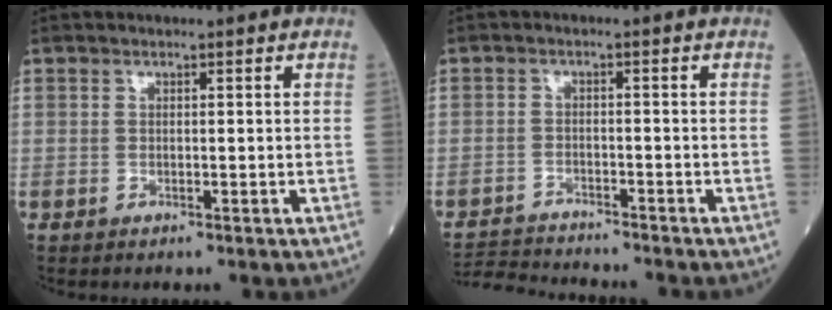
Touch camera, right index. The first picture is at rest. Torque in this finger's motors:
{"motor_torque": [-1.09, 0.34, -1.05, -0.21]}